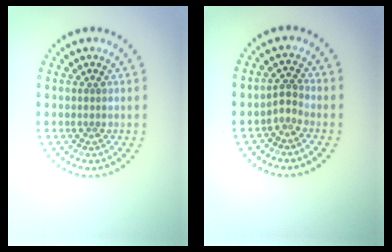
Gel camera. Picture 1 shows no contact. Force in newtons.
{"total": 1.4, "press": 0.9, "slide": 1.0}